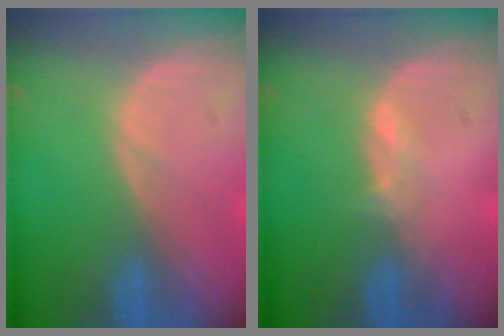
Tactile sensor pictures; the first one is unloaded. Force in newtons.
{"total": 1.3, "press": 1.2, "slide": 0.5}